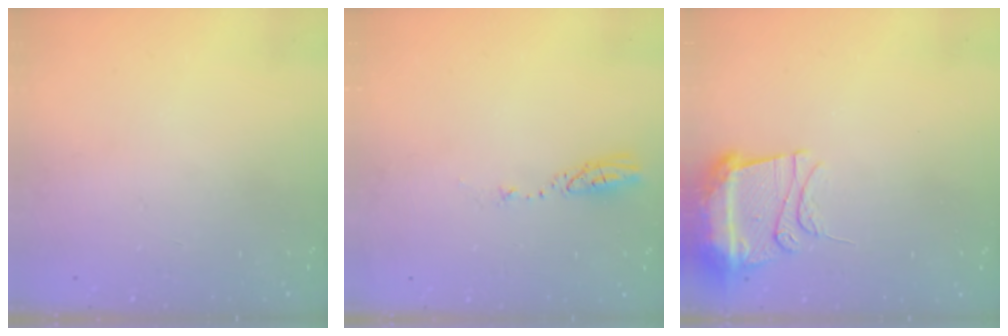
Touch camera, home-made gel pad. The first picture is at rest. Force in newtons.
{"total": 3.6, "press": 3.6, "slide": 0.2}
{"total": 10.8, "press": 10.7, "slide": 1.1}